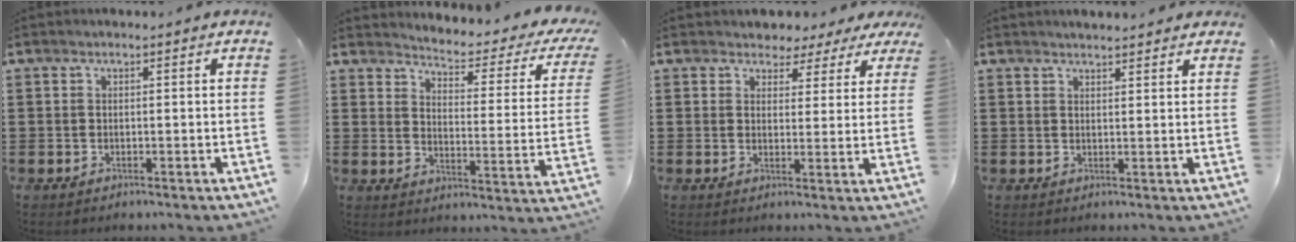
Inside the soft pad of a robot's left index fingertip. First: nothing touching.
{"total": 2.9, "force": [2.6, 0.1, 1.3], "torque": [-0.037, -0.031, 0.032]}
{"total": 3.2, "force": [2.6, 1.9, 0.2], "torque": [-0.020, -0.001, 0.047]}
{"total": 1.9, "force": [1.9, 0.1, 0.1], "torque": [-0.006, 0.003, 0.036]}